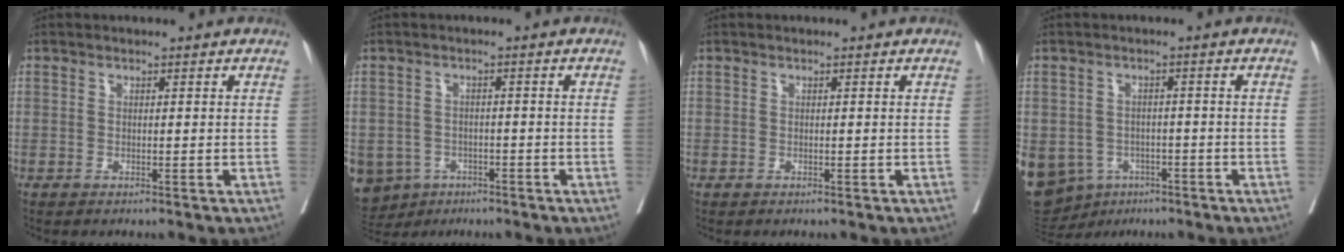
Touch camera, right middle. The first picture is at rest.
{"total": 10.0, "force": [-5.6, 7.9, 2.5], "torque": [-0.074, -0.005, -0.076]}
{"total": 0.0}
{"total": 19.0, "force": [-8.2, 15.5, 7.5], "torque": [-0.241, -0.001, -0.108]}